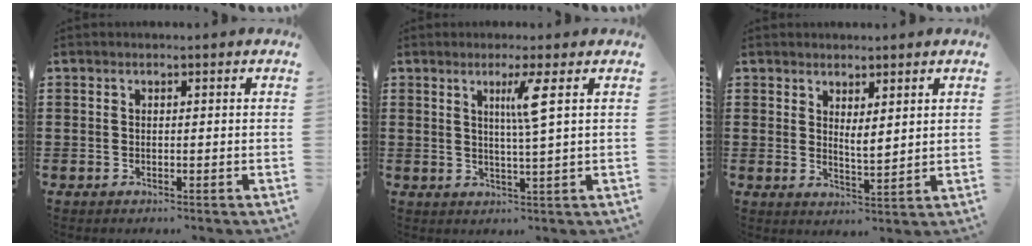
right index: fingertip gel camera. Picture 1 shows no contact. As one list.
[{"total": 4.3, "force": [1.5, -0.8, 3.9], "torque": [-0.079, -0.008, 0.020]}, {"total": 2.2, "force": [1.9, 0.5, 1.2], "torque": [-0.020, 0.000, 0.032]}]